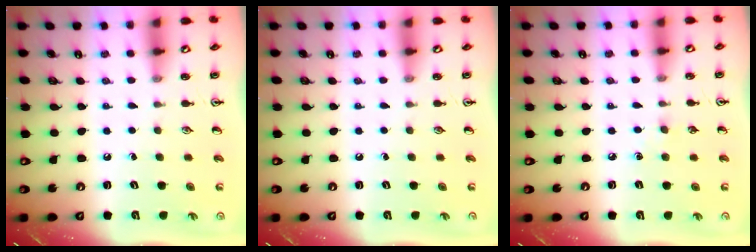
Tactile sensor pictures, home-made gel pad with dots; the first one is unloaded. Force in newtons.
{"total": 0.0}
{"total": 4.1, "press": 4.1, "slide": 0.6}